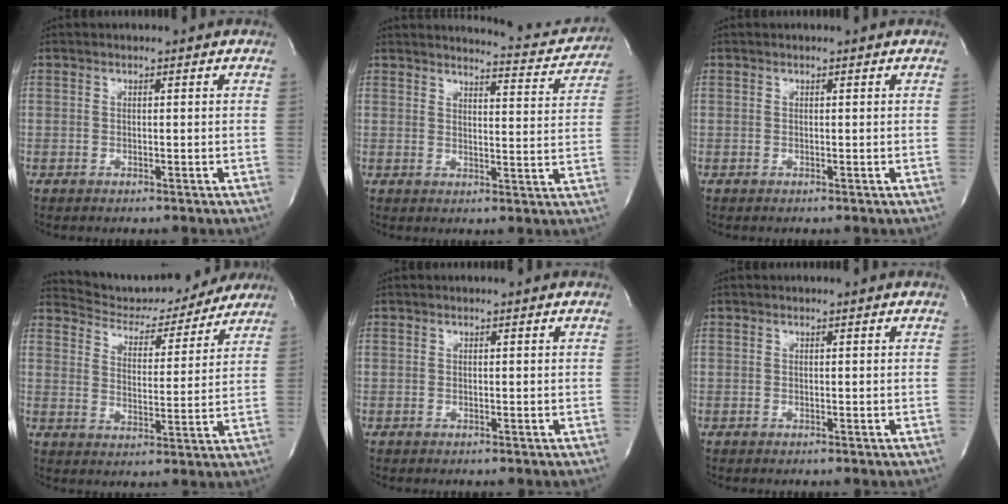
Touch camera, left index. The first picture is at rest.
{"total": 8.9, "force": [8.9, 0.7, 0.8], "torque": [-0.003, -0.046, 0.090]}
{"total": 0.7, "force": [-0.7, -0.1, -0.1], "torque": [0.004, -0.011, -0.015]}
{"total": 14.6, "force": [14.0, 3.2, 2.7], "torque": [-0.036, -0.003, 0.205]}
{"total": 0.0}
{"total": 0.0}